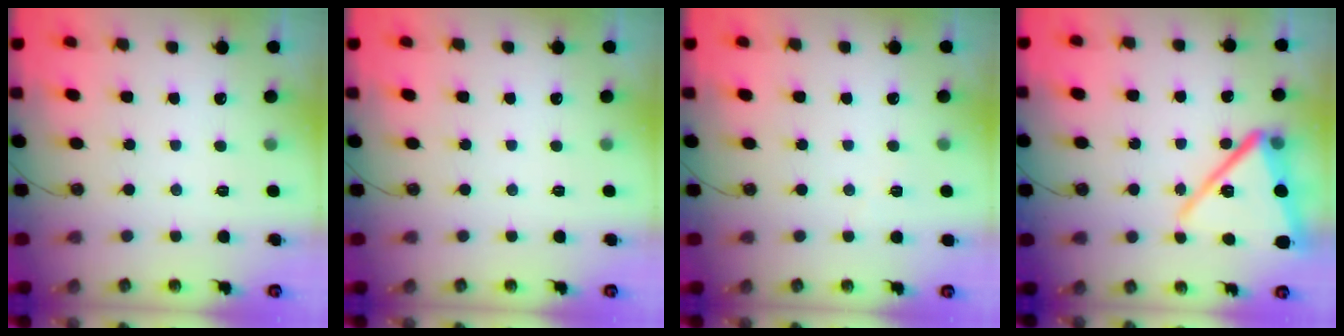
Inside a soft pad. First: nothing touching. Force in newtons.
{"total": 0.0}
{"total": 3.3, "press": 3.3, "slide": 0.4}
{"total": 16.7, "press": 16.5, "slide": 2.4}